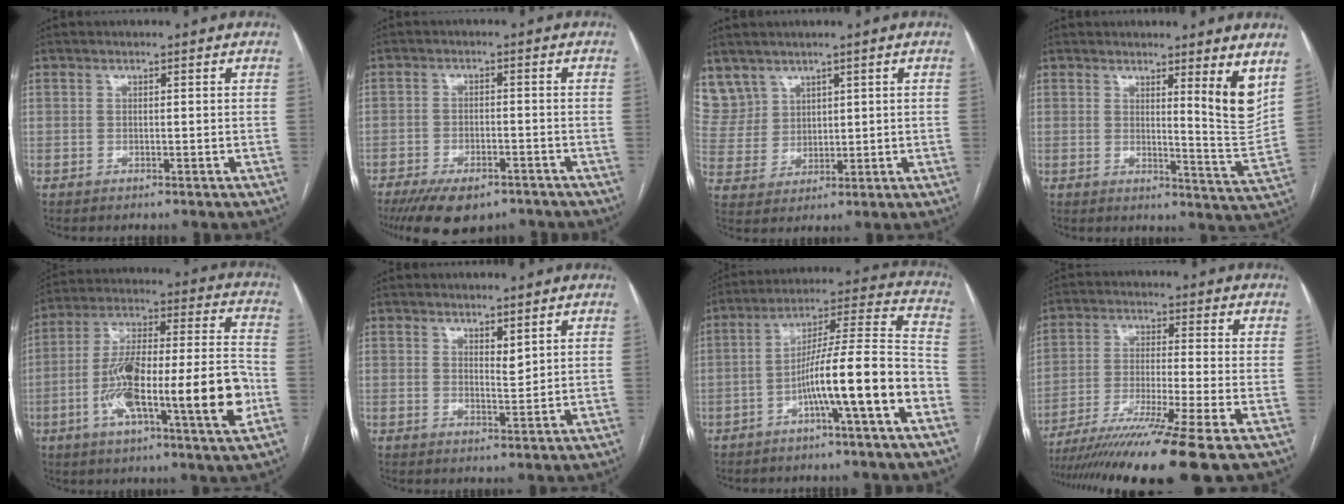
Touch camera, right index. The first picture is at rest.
{"total": 10.8, "force": [-8.0, 4.2, 6.0], "torque": [-0.098, -0.009, -0.122]}
{"total": 7.7, "force": [5.4, 5.4, 0.4], "torque": [-0.022, 0.017, 0.131]}
{"total": 7.3, "force": [4.0, -0.6, 6.1], "torque": [-0.071, -0.033, 0.054]}
{"total": 21.7, "force": [-6.3, 2.9, 20.5], "torque": [-0.325, 0.008, -0.099]}
{"total": 2.0, "force": [1.4, 0.4, 1.3], "torque": [-0.025, -0.010, 0.030]}
{"total": 14.2, "force": [-5.8, -0.1, 13.0], "torque": [-0.208, 0.023, -0.096]}
{"total": 16.0, "force": [-12.2, -2.5, 9.9], "torque": [-0.164, -0.045, -0.203]}